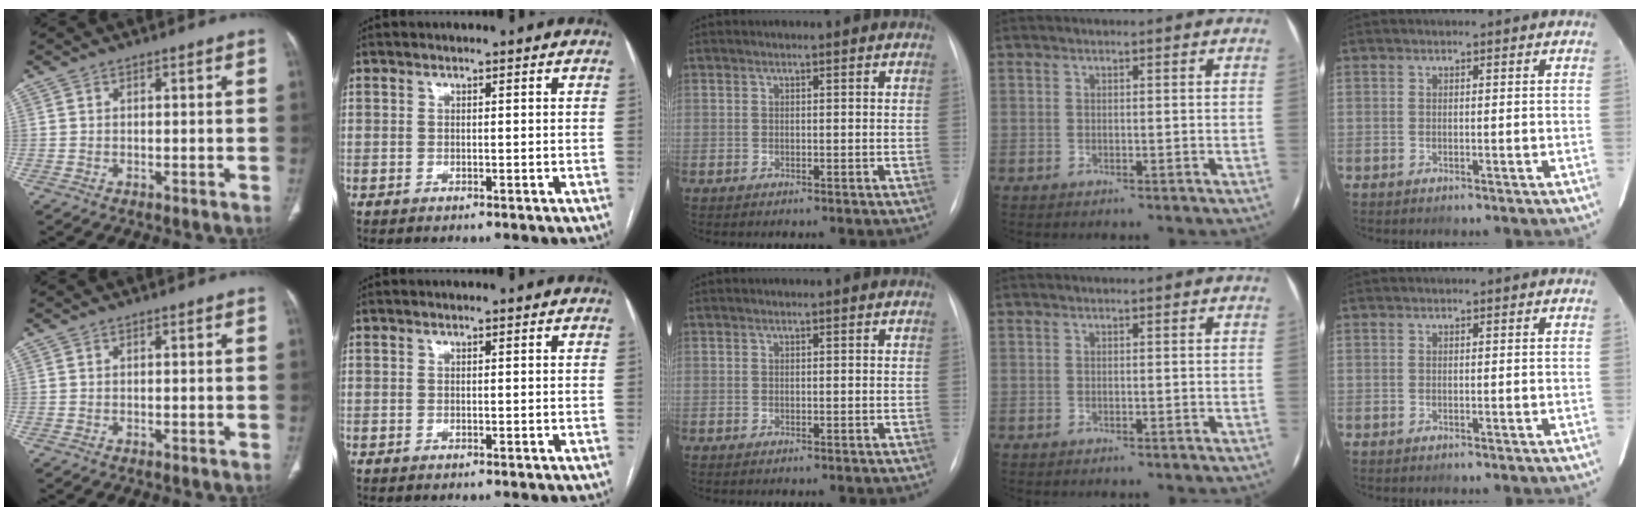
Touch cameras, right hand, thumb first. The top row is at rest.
{}